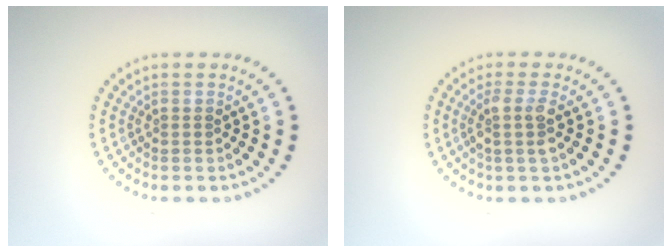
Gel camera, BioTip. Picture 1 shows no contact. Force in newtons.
{"total": 2.1, "press": 1.6, "slide": 1.3}